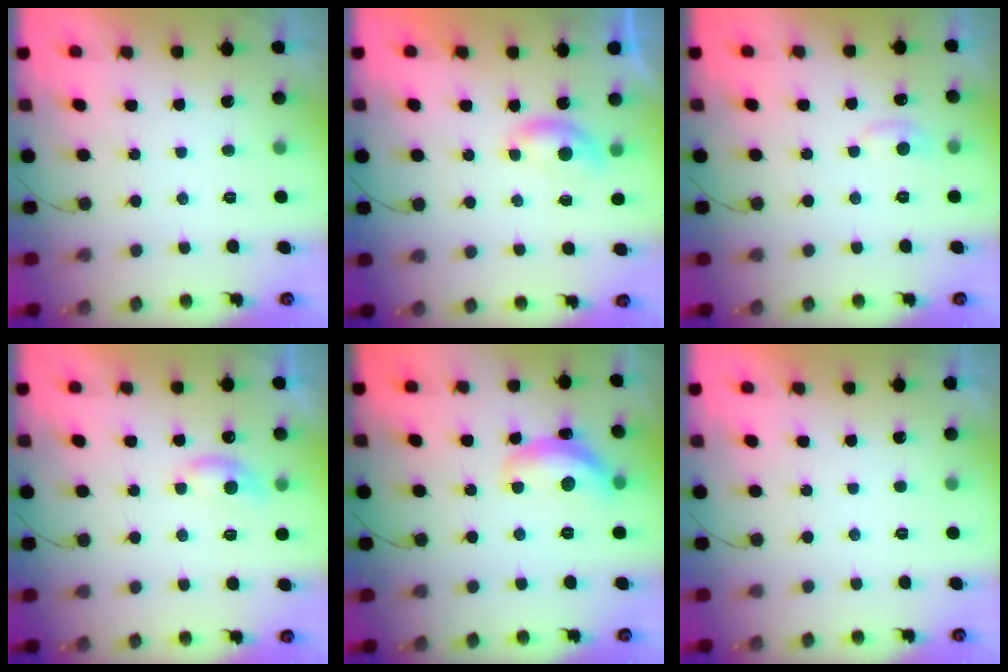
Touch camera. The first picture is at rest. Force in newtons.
{"total": 5.2, "press": 5.2, "slide": 0.5}
{"total": 5.4, "press": 5.4, "slide": 0.7}
{"total": 6.3, "press": 6.2, "slide": 0.9}
{"total": 13.2, "press": 13.2, "slide": 0.7}
{"total": 0.0}